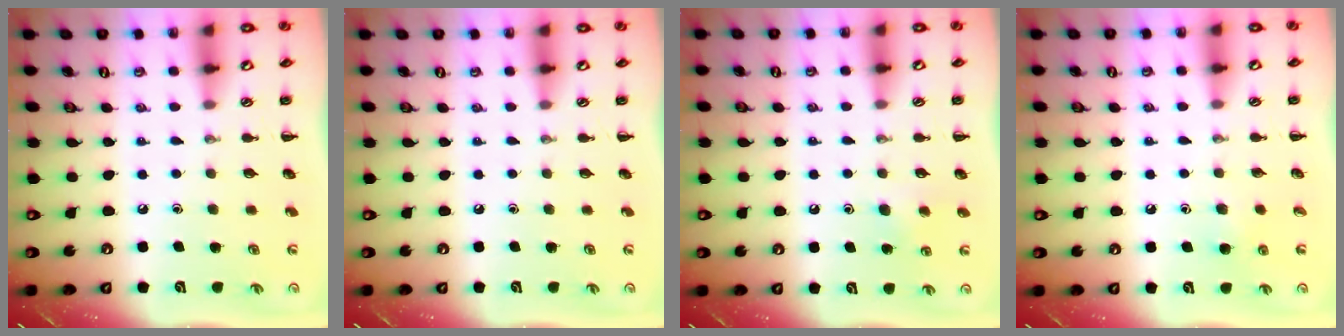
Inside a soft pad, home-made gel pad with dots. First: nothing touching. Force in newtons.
{"total": 0.0}
{"total": 5.4, "press": 5.1, "slide": 1.7}
{"total": 3.0, "press": 2.7, "slide": 1.3}